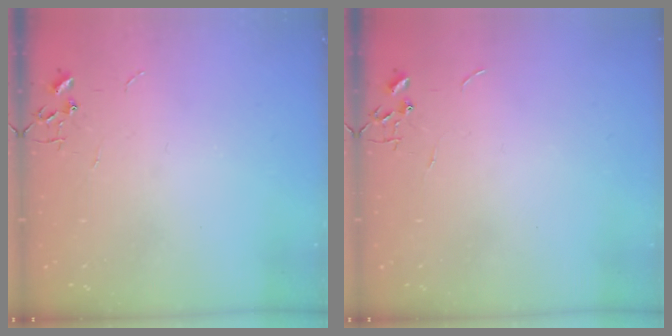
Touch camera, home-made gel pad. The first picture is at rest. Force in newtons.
{"total": 0.0}